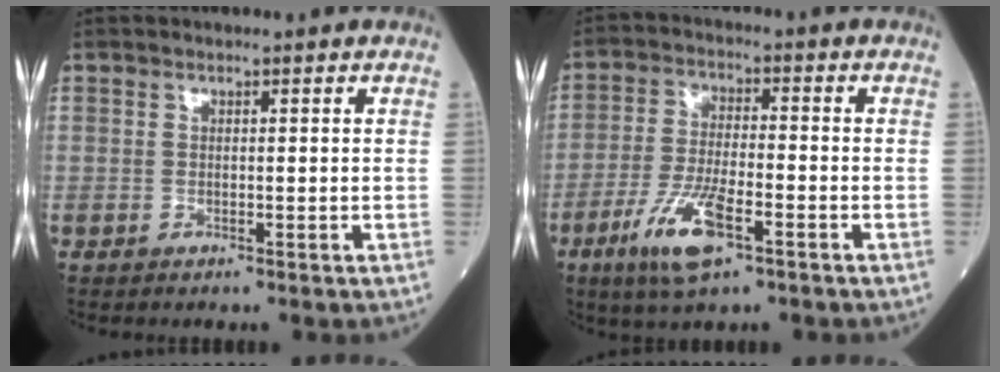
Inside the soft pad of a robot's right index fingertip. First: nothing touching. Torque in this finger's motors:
{"motor_torque": [0.29, -0.22, 0.20, 0.06]}